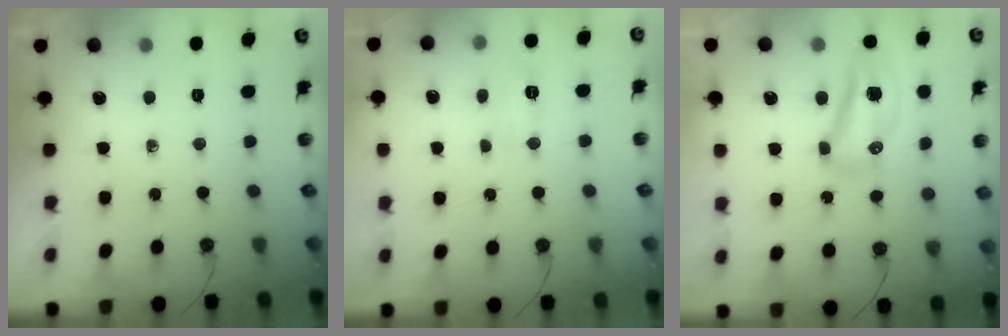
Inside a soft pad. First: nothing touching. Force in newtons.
{"total": 5.6, "press": 5.6, "slide": 0.6}
{"total": 14.7, "press": 11.6, "slide": 9.2}